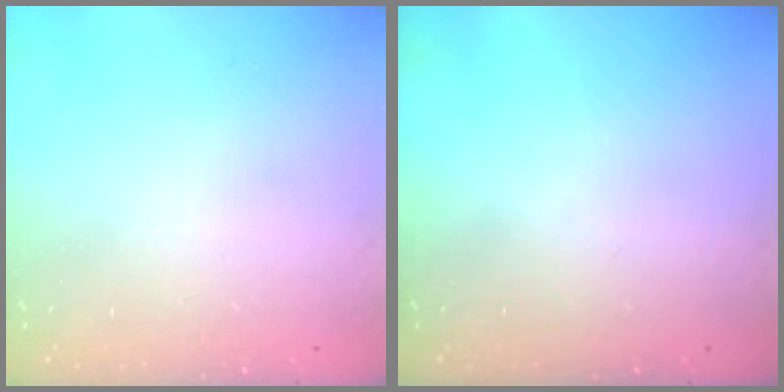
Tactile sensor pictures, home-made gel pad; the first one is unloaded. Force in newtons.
{"total": 0.0}